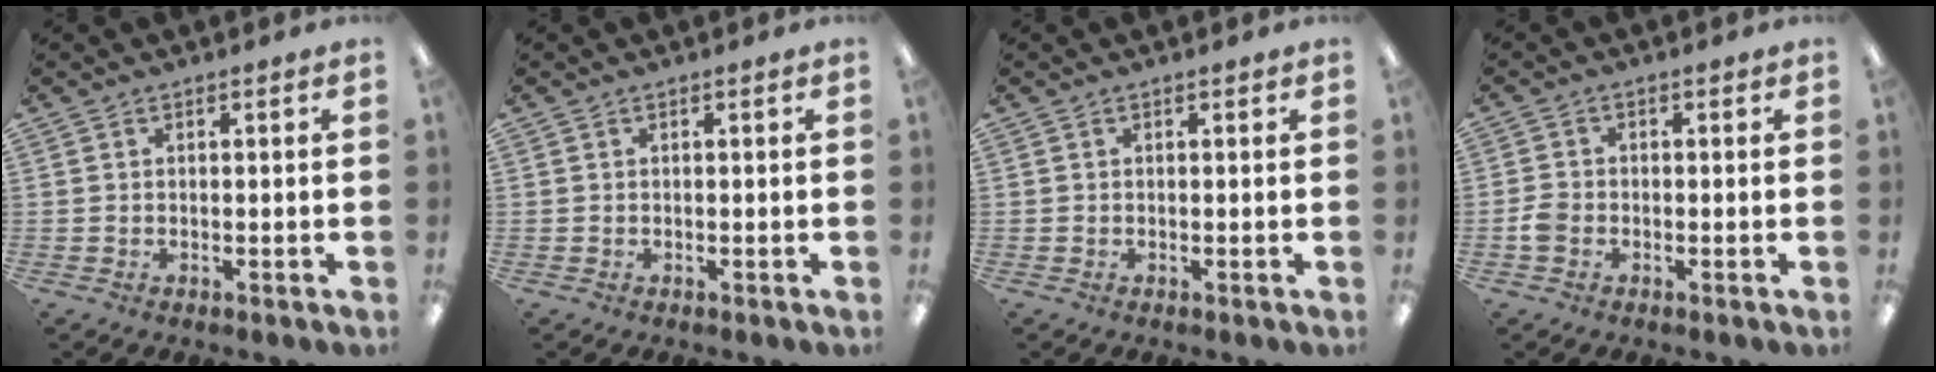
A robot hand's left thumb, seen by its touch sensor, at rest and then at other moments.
{"total": 0.0}
{"total": 0.0}
{"total": 2.9, "force": [-1.1, 2.3, 1.4], "torque": [-0.022, 0.007, -0.020]}